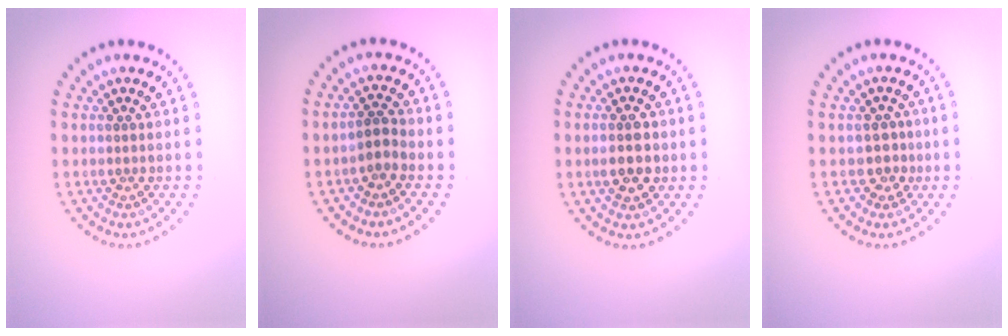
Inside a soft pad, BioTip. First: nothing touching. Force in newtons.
{"total": 1.6, "press": 1.4, "slide": 0.9}
{"total": 2.9, "press": 2.9, "slide": 0.1}
{"total": 1.9, "press": 1.4, "slide": 1.2}